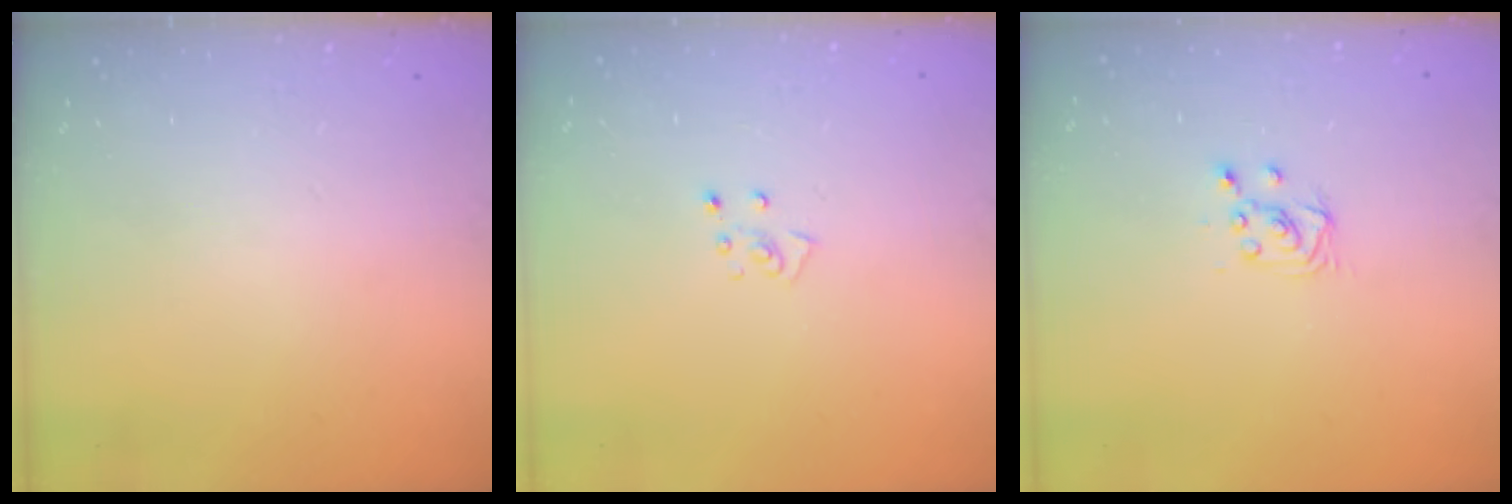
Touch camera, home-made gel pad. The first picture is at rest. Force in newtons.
{"total": 4.2, "press": 4.1, "slide": 0.5}
{"total": 4.6, "press": 4.6, "slide": 0.5}